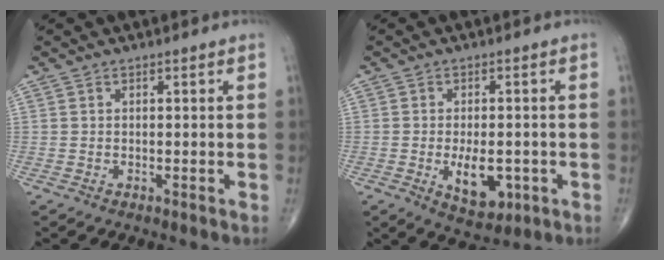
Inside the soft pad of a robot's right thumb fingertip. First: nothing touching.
{"total": 7.7, "force": [-2.0, 4.1, 6.3], "torque": [-0.083, -0.004, -0.019]}